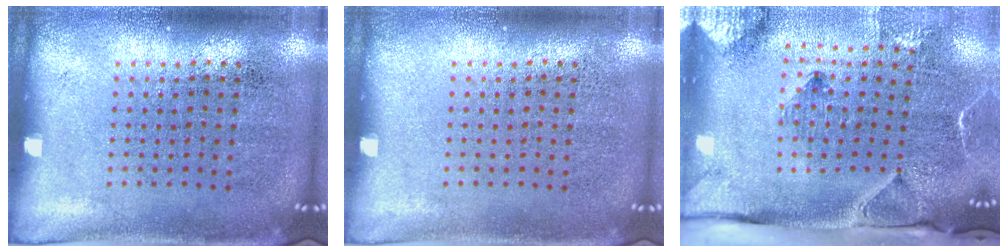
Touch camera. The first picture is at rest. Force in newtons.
{"total": 0.0}
{"total": 3.3, "press": 2.3, "slide": 2.4}